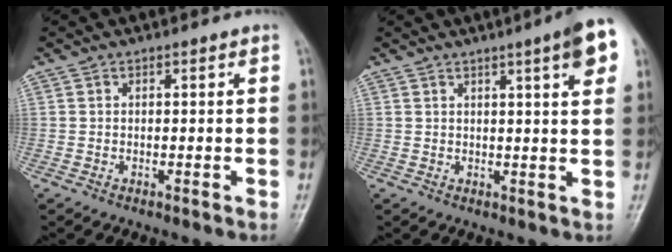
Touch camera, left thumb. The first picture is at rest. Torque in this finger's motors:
{"motor_torque": [1.11, 1.15, 0.30, -0.29, 0.01]}